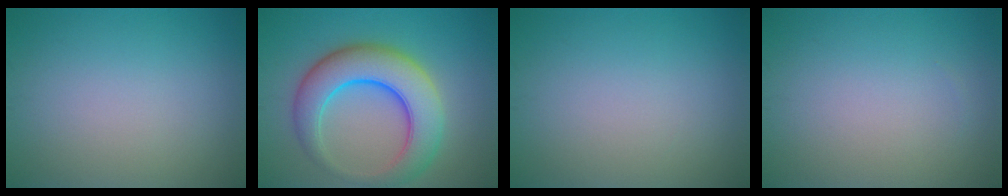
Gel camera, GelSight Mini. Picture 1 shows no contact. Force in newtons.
{"total": 8.6, "press": 8.6, "slide": 0.2}
{"total": 0.0}
{"total": 0.0}